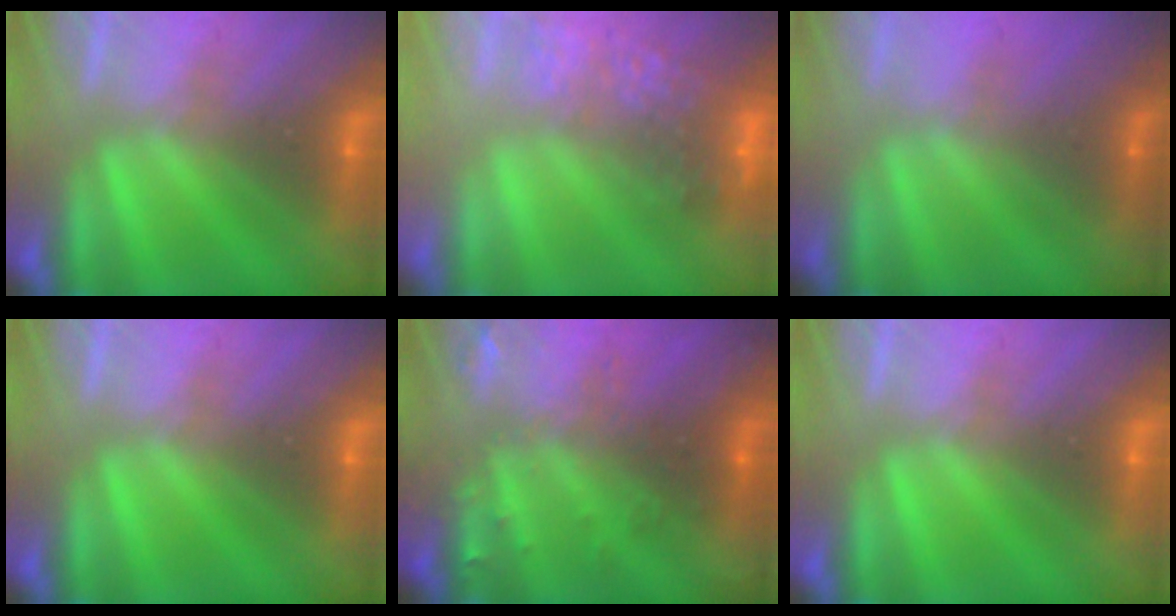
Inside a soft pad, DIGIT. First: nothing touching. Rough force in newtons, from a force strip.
{"total": 6.7}
{"total": 1.7}
{"total": 0.0}
{"total": 3.0}
{"total": 0.0}